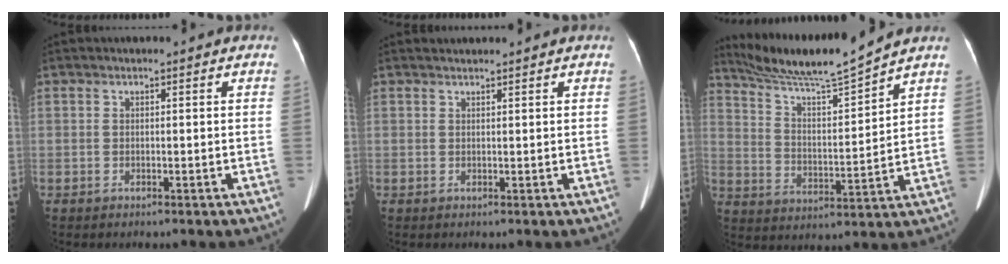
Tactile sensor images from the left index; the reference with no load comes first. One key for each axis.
{"total": 1.8, "fx": 1.7, "fy": 0.0, "fz": 0.4, "tx": -0.007, "ty": 0.021, "tz": 0.034}
{"total": 12.8, "fx": 11.8, "fy": -1.8, "fz": 4.5, "tx": -0.087, "ty": -0.011, "tz": 0.211}